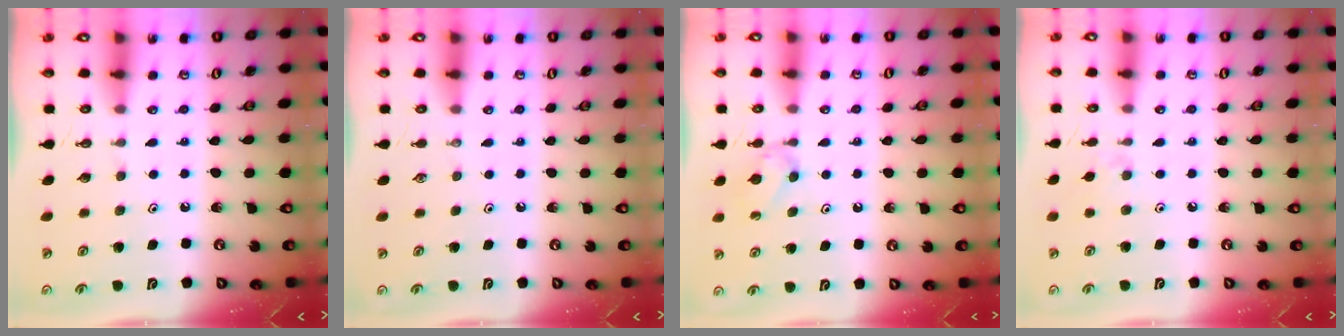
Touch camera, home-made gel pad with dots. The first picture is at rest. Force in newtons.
{"total": 0.0}
{"total": 7.4, "press": 7.3, "slide": 0.8}
{"total": 3.2, "press": 3.2, "slide": 0.4}